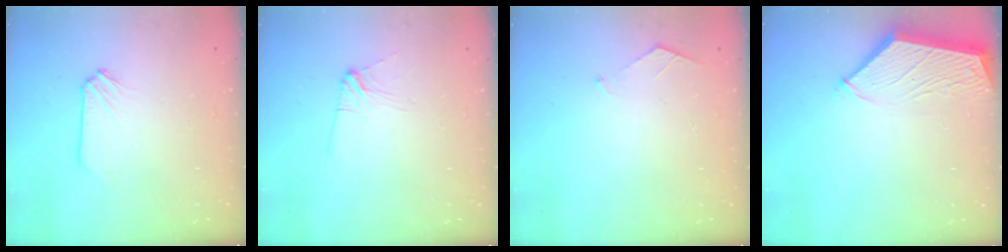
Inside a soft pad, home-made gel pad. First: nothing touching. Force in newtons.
{"total": 4.1, "press": 4.1, "slide": 0.6}
{"total": 4.4, "press": 4.3, "slide": 0.6}
{"total": 3.3, "press": 3.2, "slide": 0.5}